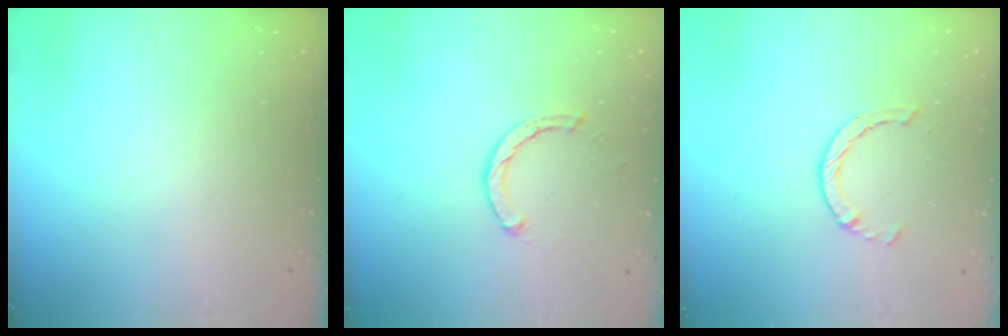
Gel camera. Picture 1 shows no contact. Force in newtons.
{"total": 2.1, "press": 2.1, "slide": 0.1}
{"total": 2.9, "press": 2.8, "slide": 0.4}